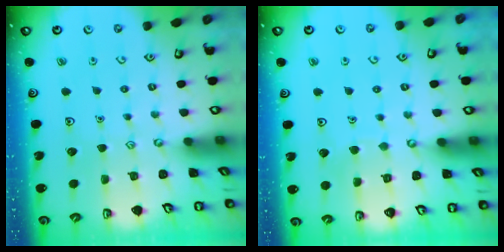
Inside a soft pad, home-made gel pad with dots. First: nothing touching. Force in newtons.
{"total": 4.4, "press": 4.3, "slide": 0.4}